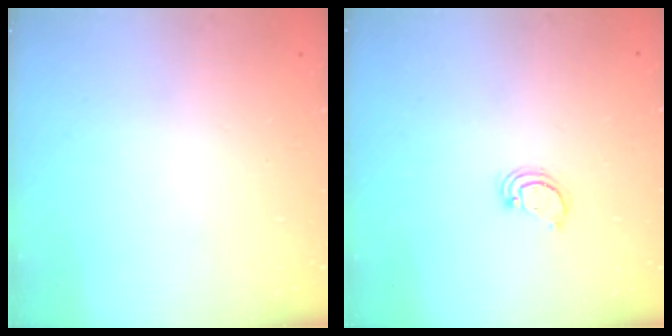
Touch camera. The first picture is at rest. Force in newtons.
{"total": 2.6, "press": 2.6, "slide": 0.2}